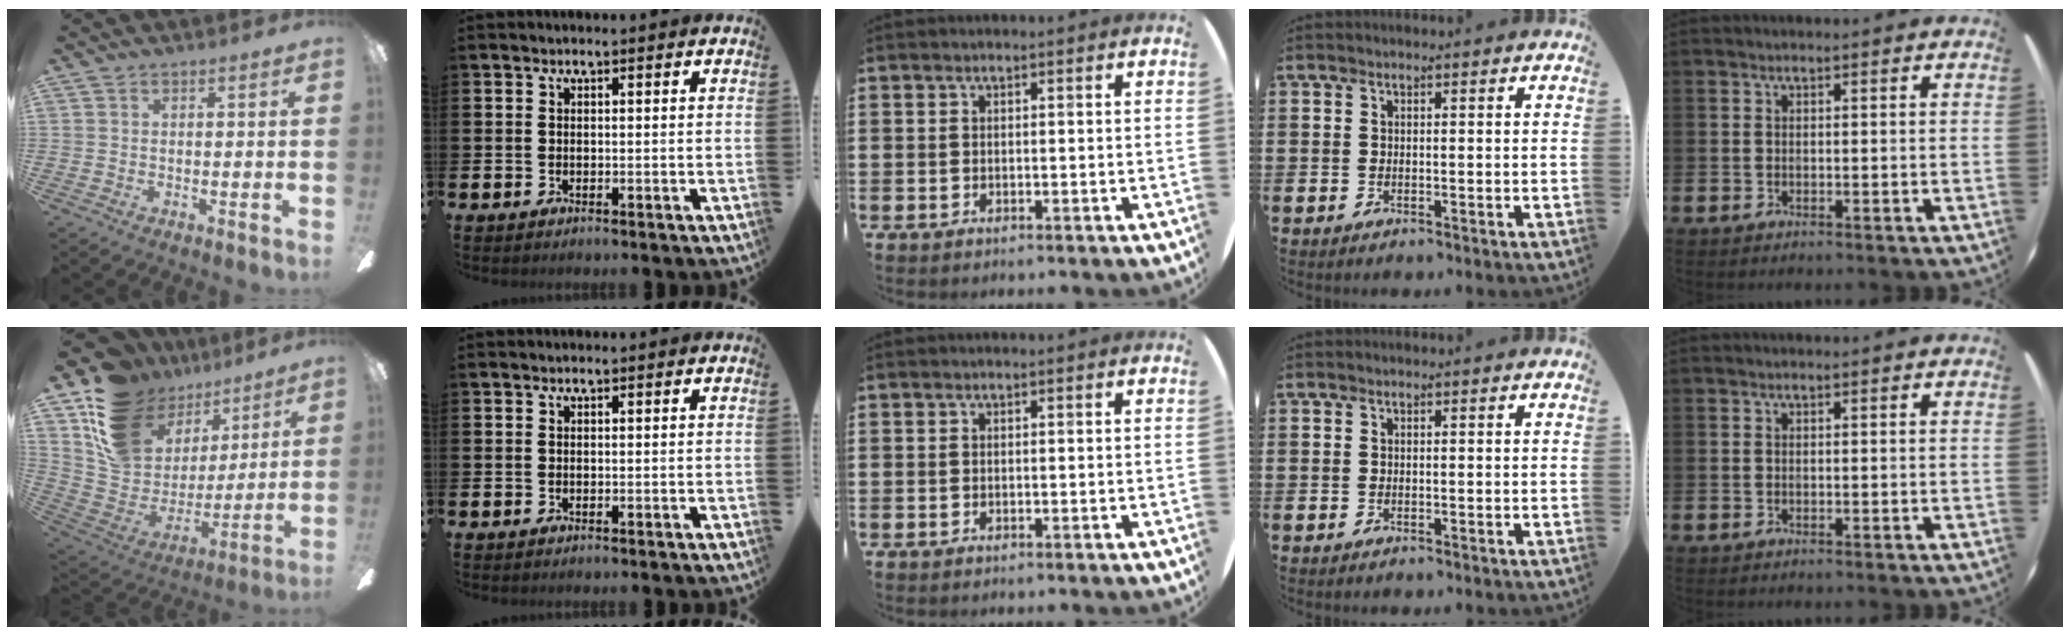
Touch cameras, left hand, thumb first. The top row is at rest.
{"thumb": {"total": 18.6, "force": [11.0, 12.7, 7.8], "torque": [-0.158, -0.062, 0.217]}}